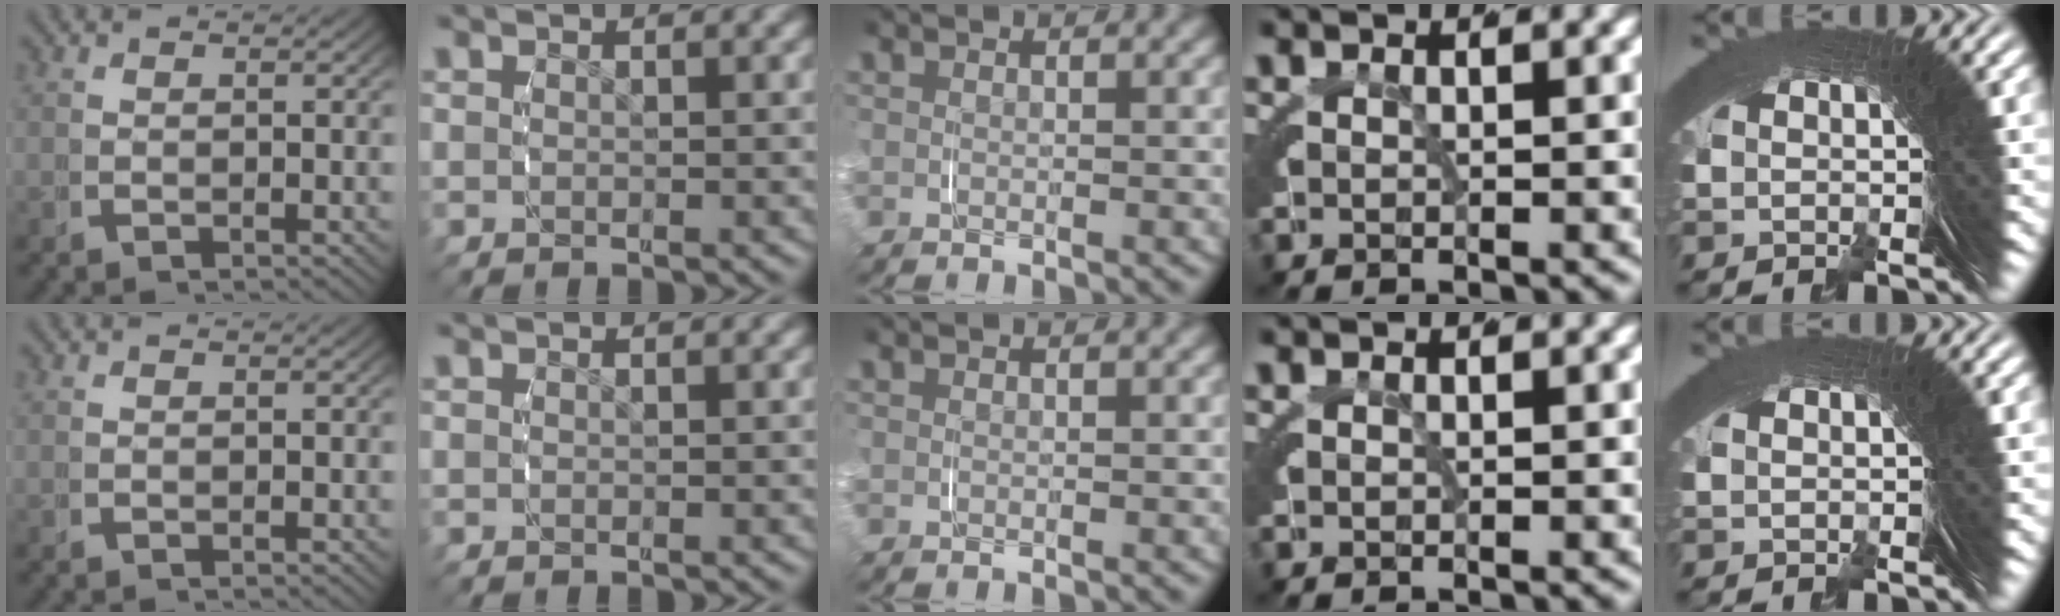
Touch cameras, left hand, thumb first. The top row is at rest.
{}